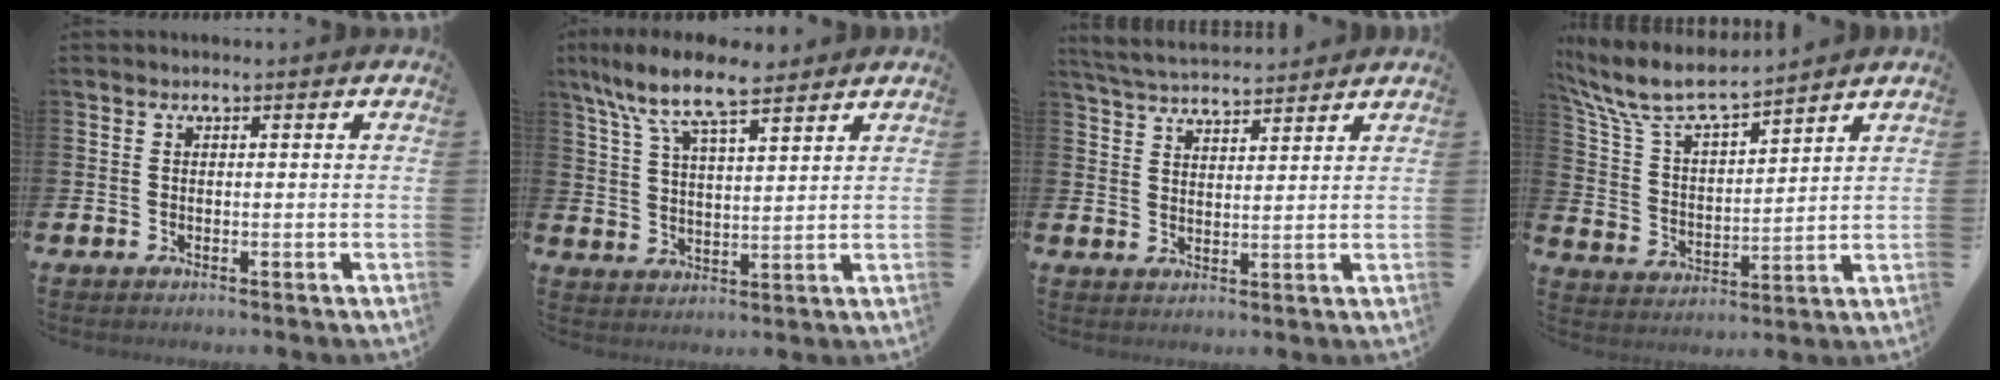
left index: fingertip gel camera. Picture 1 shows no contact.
{"total": 9.7, "force": [8.1, 2.5, 4.7], "torque": [-0.108, -0.027, 0.146]}
{"total": 4.7, "force": [4.7, 0.5, 0.5], "torque": [-0.029, -0.023, 0.085]}
{"total": 8.3, "force": [7.6, 1.4, 2.8], "torque": [-0.093, -0.049, 0.133]}